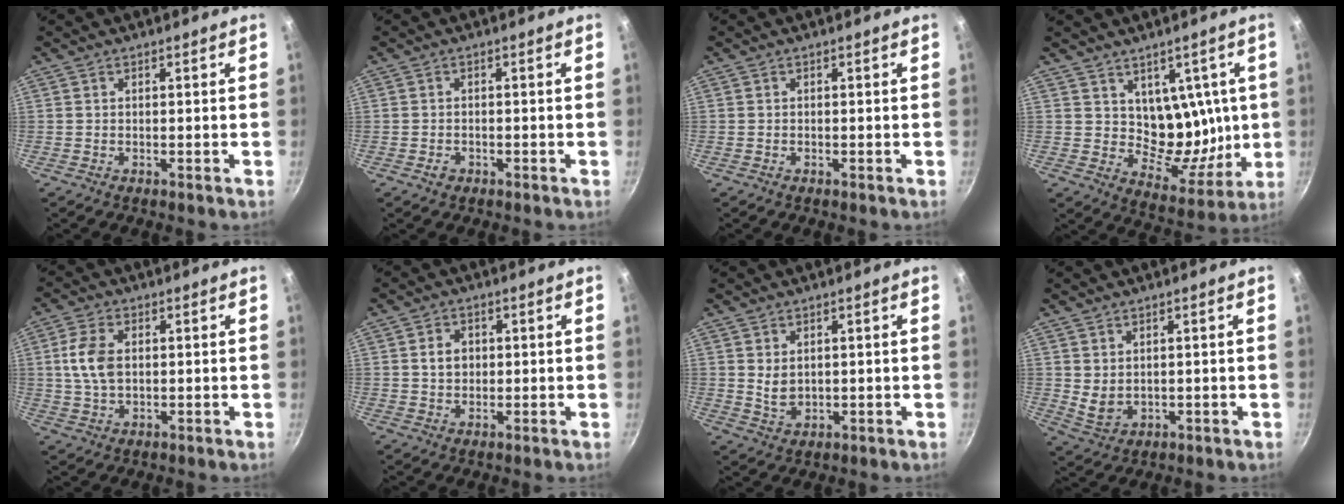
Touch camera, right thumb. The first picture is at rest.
{"total": 1.7, "force": [-0.9, 1.2, 0.7], "torque": [-0.012, 0.008, -0.011]}
{"total": 0.0}
{"total": 12.1, "force": [2.8, 8.7, 8.0], "torque": [-0.061, -0.047, 0.054]}
{"total": 7.1, "force": [0.9, 4.4, 5.5], "torque": [-0.103, 0.006, 0.015]}
{"total": 3.8, "force": [0.5, 3.1, 2.1], "torque": [-0.020, 0.005, 0.008]}
{"total": 3.9, "force": [0.9, 2.7, 2.7], "torque": [-0.042, -0.010, 0.024]}
{"total": 3.9, "force": [1.2, 2.8, 2.5], "torque": [-0.042, -0.016, 0.032]}